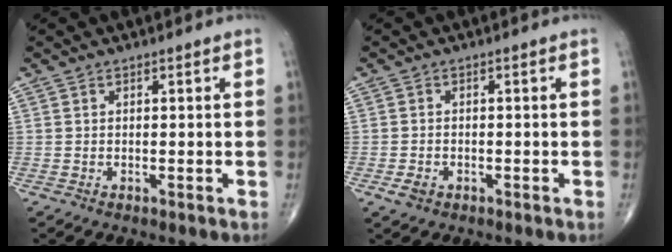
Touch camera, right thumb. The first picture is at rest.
{"total": 2.2, "force": [-1.0, 1.5, 1.2], "torque": [-0.023, 0.003, -0.015]}